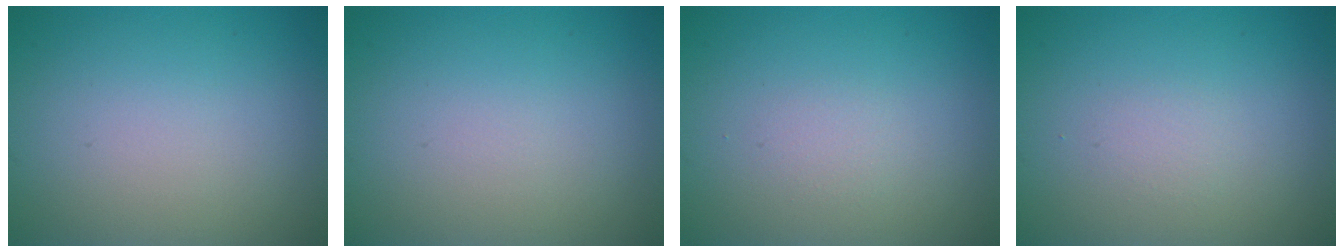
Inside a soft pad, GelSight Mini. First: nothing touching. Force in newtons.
{"total": 0.0}
{"total": 0.8, "press": 0.7, "slide": 0.1}
{"total": 0.8, "press": 0.8, "slide": 0.1}